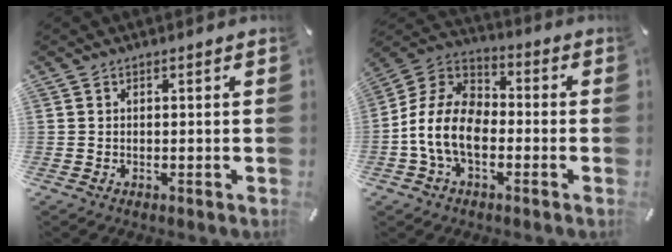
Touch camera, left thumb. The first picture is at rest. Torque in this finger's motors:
{"motor_torque": [0.76, 0.69, 0.82, -0.25, 0.55]}